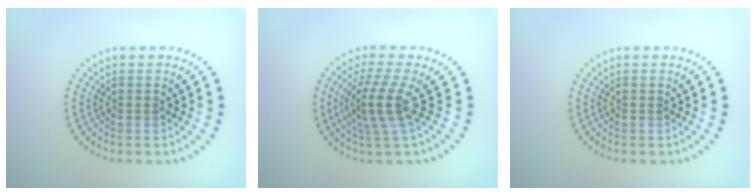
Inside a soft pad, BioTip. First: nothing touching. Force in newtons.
{"total": 3.6, "press": 2.7, "slide": 2.4}
{"total": 0.0}